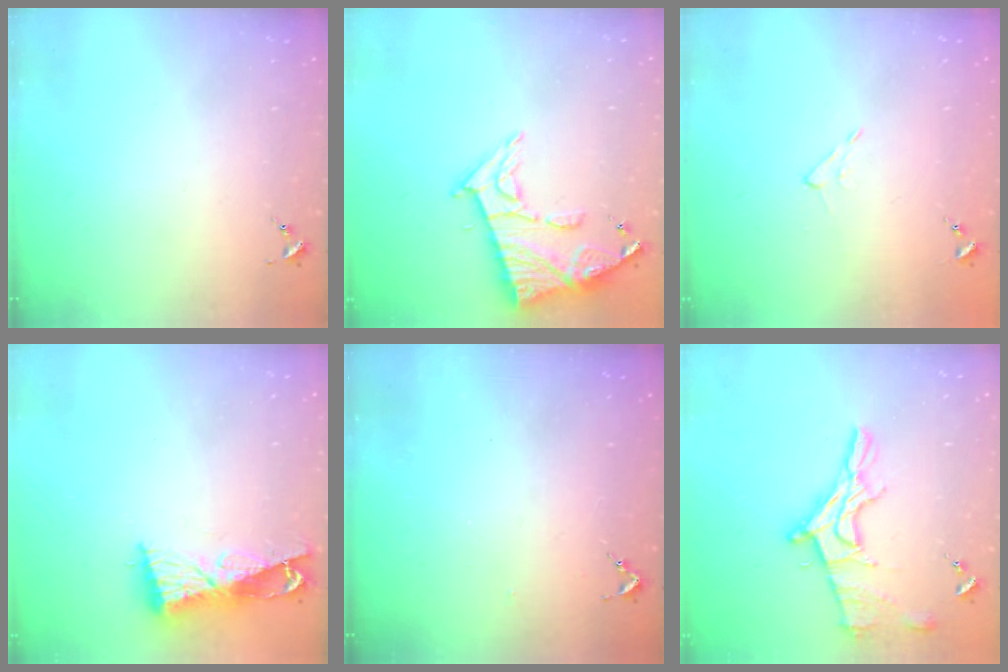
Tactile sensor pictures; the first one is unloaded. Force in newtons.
{"total": 13.0, "press": 12.9, "slide": 1.4}
{"total": 4.3, "press": 4.3, "slide": 0.7}
{"total": 9.5, "press": 9.4, "slide": 0.8}
{"total": 2.6, "press": 2.5, "slide": 0.3}
{"total": 14.1, "press": 14.1, "slide": 1.3}